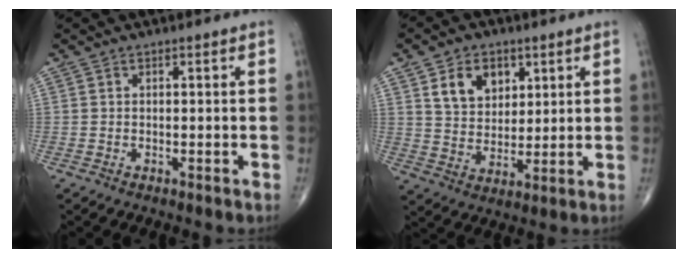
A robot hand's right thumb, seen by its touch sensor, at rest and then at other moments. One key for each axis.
{"total": 9.5, "fx": 4.2, "fy": 6.8, "fz": 5.2, "tx": -0.056, "ty": -0.024, "tz": 0.078}